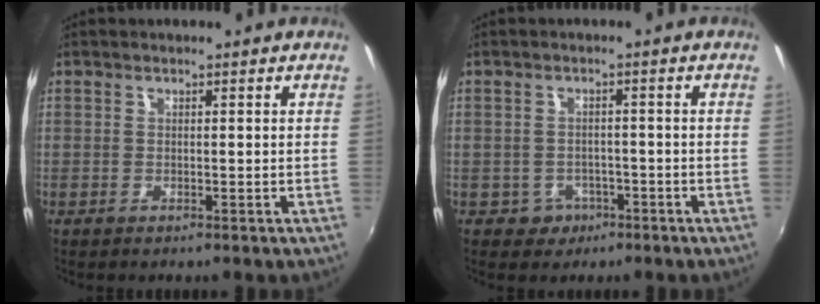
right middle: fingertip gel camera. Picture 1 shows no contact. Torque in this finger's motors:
{"motor_torque": [0.32, -0.24, -0.01, -0.01]}